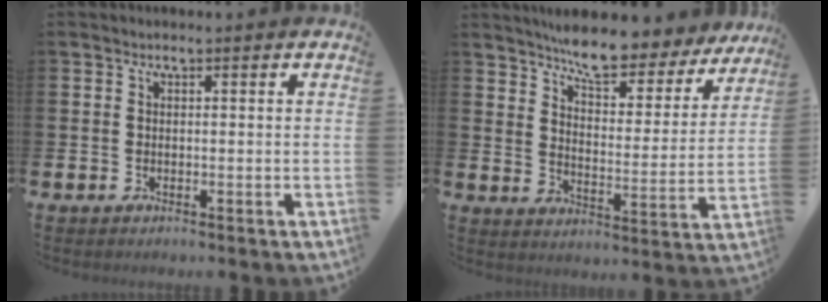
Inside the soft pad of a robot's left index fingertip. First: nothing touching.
{"total": 8.1, "force": [7.7, 1.5, 2.3], "torque": [-0.066, -0.055, 0.133]}